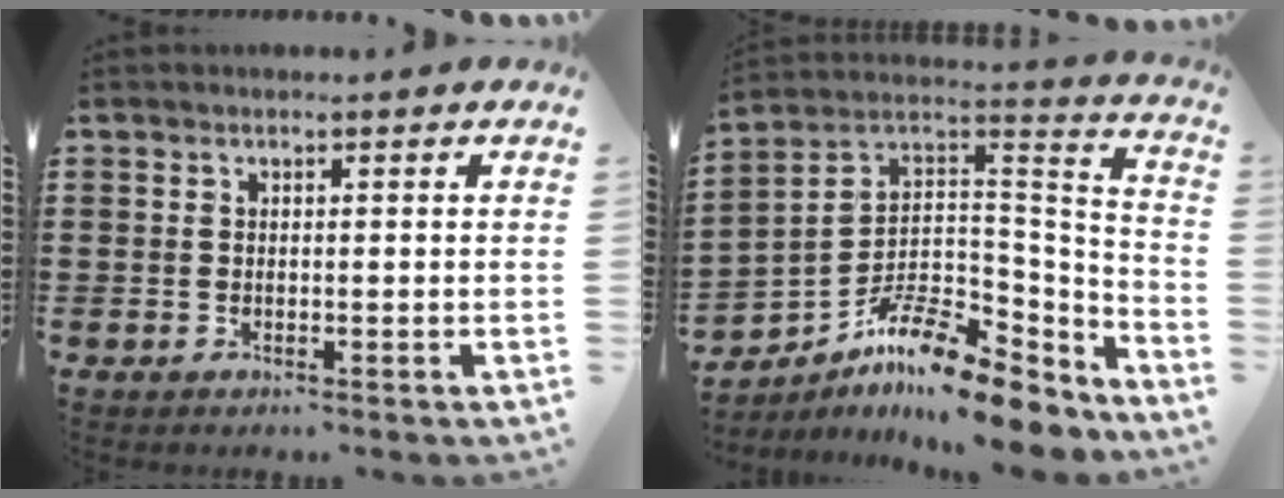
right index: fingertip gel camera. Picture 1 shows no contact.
{"total": 11.2, "force": [-8.6, 3.2, 6.4], "torque": [-0.116, 0.018, -0.164]}